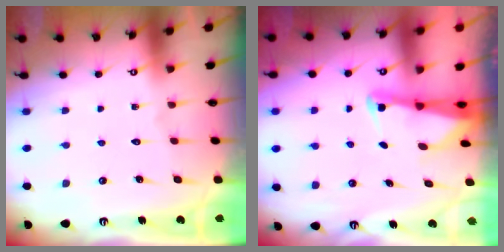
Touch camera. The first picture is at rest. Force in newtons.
{"total": 2.5, "press": 2.4, "slide": 0.3}